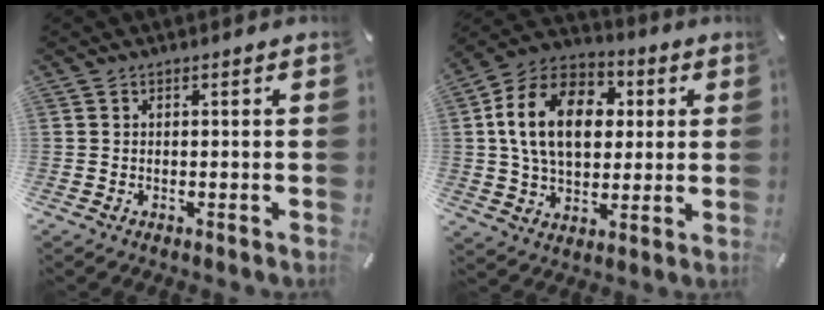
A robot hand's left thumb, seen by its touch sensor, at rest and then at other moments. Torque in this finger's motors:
{"motor_torque": [2.12, 2.89, 1.53, -1.24, 0.33]}